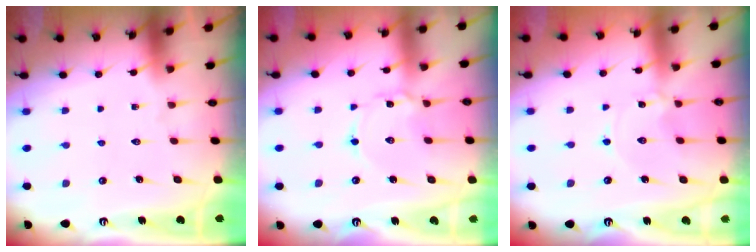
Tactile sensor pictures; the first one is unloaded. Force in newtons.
{"total": 2.4, "press": 2.4, "slide": 0.1}
{"total": 0.0}